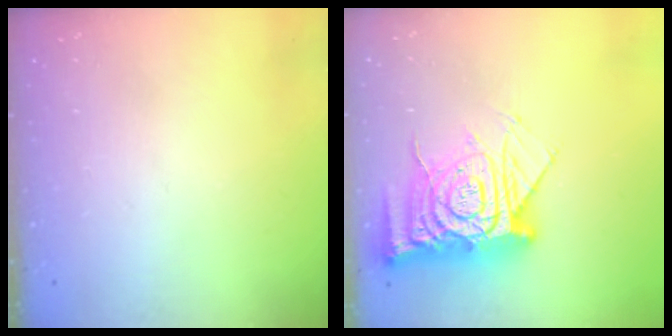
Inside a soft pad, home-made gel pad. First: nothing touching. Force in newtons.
{"total": 17.2, "press": 17.2, "slide": 1.7}